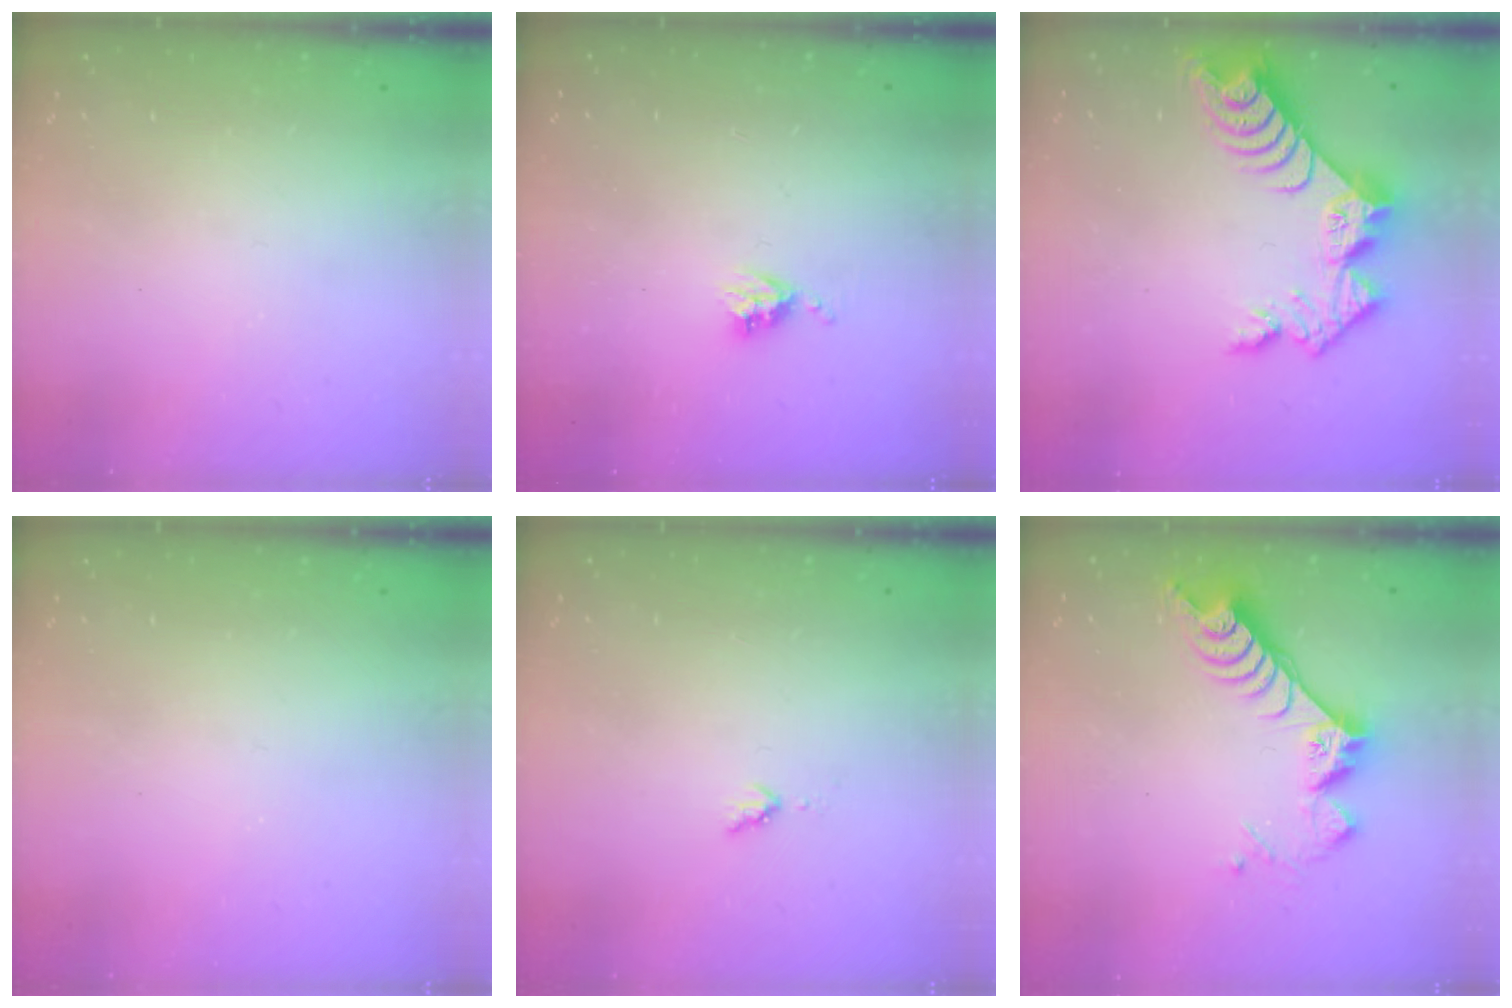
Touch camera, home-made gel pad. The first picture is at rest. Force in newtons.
{"total": 4.8, "press": 4.8, "slide": 0.4}
{"total": 10.5, "press": 10.4, "slide": 0.8}
{"total": 0.0}
{"total": 2.8, "press": 2.8, "slide": 0.4}
{"total": 10.1, "press": 10.0, "slide": 1.0}